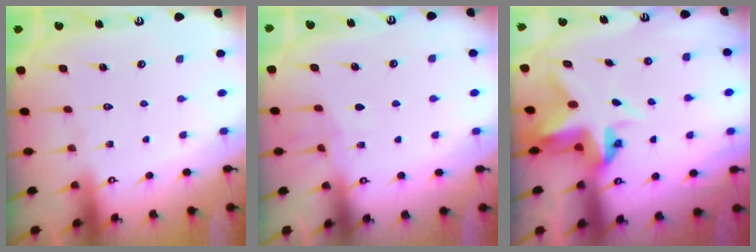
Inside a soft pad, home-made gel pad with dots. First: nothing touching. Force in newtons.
{"total": 5.4, "press": 5.4, "slide": 0.6}
{"total": 4.6, "press": 4.6, "slide": 0.2}